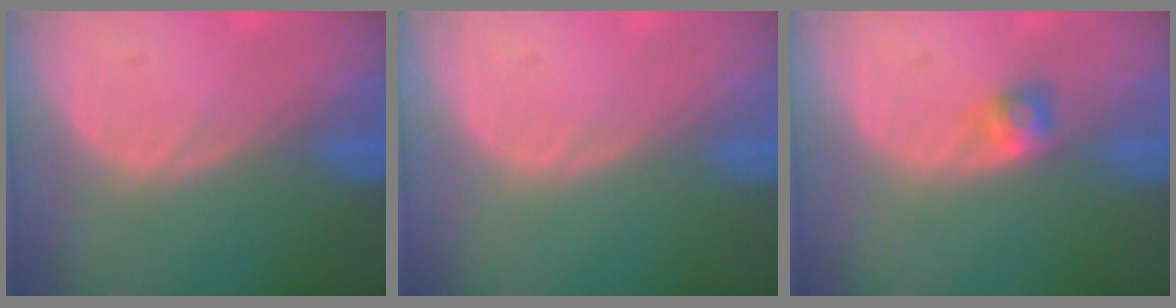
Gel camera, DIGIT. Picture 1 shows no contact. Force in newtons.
{"total": 0.0}
{"total": 2.6, "press": 2.4, "slide": 1.0}